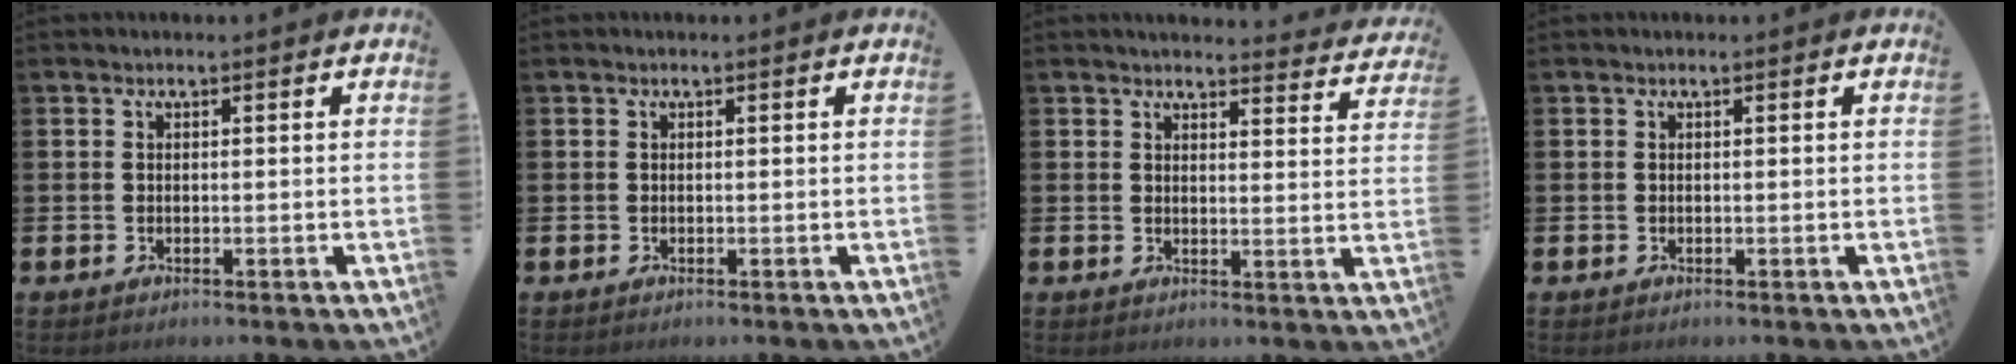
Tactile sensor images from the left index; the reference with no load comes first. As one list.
[{"total": 0.0}, {"total": 3.4, "force": [3.4, 0.4, 0.2], "torque": [-0.003, -0.028, 0.058]}, {"total": 0.0}]